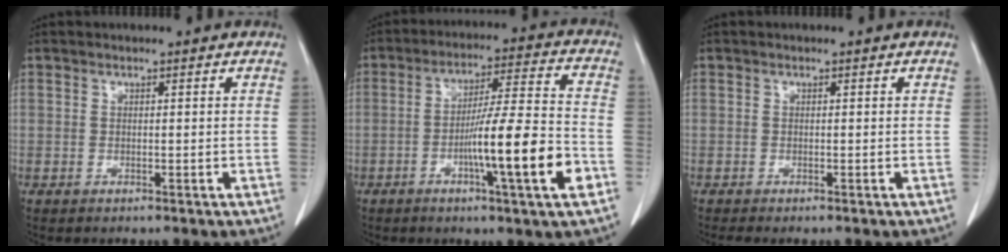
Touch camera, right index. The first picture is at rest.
{"total": 13.9, "force": [-4.6, -0.4, 13.1], "torque": [-0.216, -0.001, -0.076]}
{"total": 0.8, "force": [-0.7, 0.0, 0.5], "torque": [-0.009, -0.003, -0.013]}